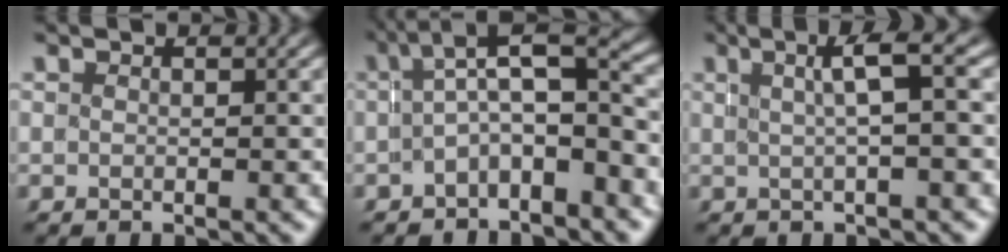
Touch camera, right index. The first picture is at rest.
{"total": 5.4, "force": [-1.1, 2.7, 4.5], "torque": [-0.060, -0.009, -0.015]}
{"total": 3.0, "force": [0.9, -0.7, 2.8], "torque": [-0.033, 0.018, 0.014]}